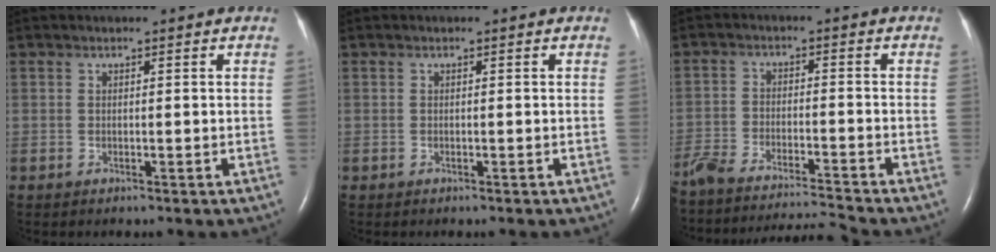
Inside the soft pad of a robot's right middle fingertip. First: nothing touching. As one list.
[{"total": 0.0}, {"total": 16.4, "force": [-15.4, -0.5, 5.7], "torque": [-0.110, -0.011, -0.246]}]